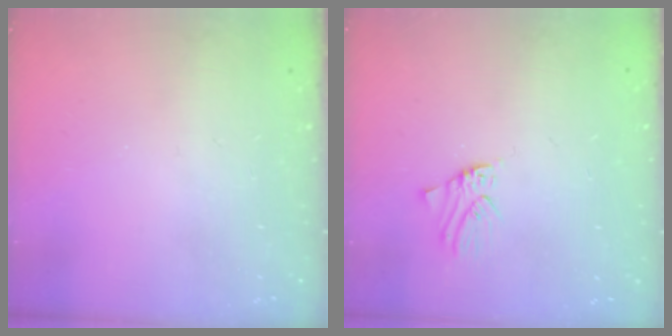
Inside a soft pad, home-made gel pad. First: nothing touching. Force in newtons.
{"total": 0.7, "press": 0.7, "slide": 0.0}